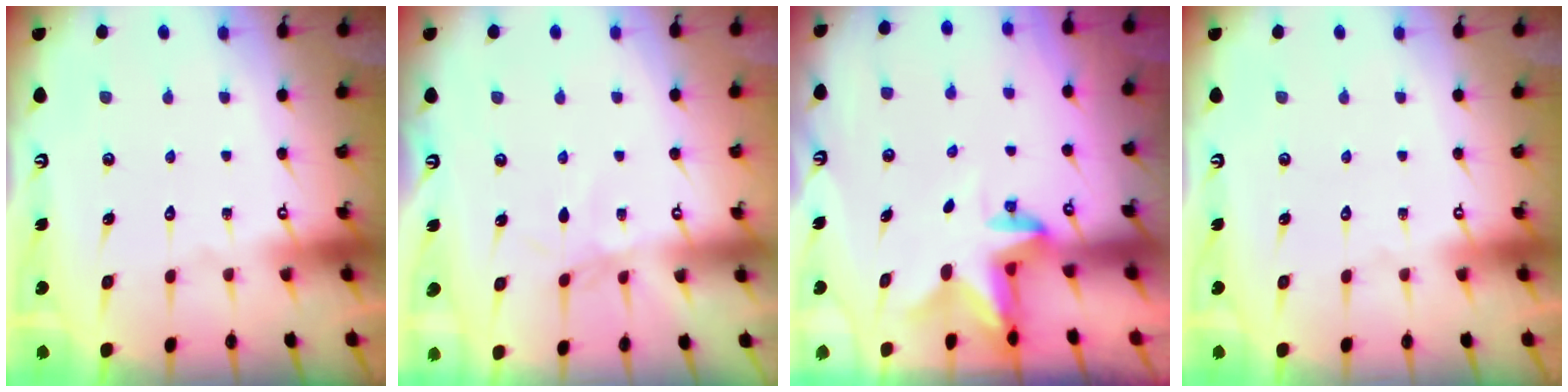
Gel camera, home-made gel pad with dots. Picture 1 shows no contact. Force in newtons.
{"total": 1.7, "press": 1.7, "slide": 0.5}
{"total": 2.8, "press": 2.7, "slide": 0.5}
{"total": 0.0}